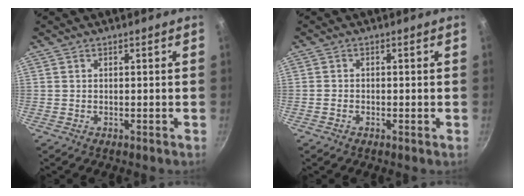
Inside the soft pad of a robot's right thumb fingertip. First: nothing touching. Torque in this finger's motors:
{"motor_torque": [0.32, -0.24, 0.01, 0.19, 0.05]}